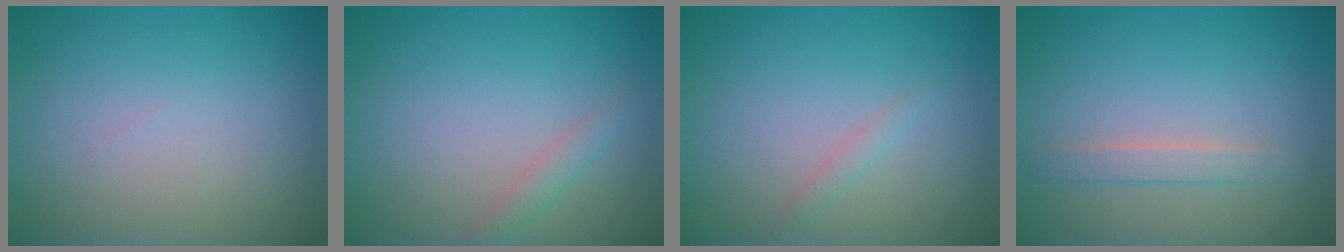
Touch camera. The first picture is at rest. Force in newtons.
{"total": 1.2, "press": 1.2, "slide": 0.1}
{"total": 0.7, "press": 0.7, "slide": 0.0}
{"total": 1.5, "press": 1.5, "slide": 0.1}